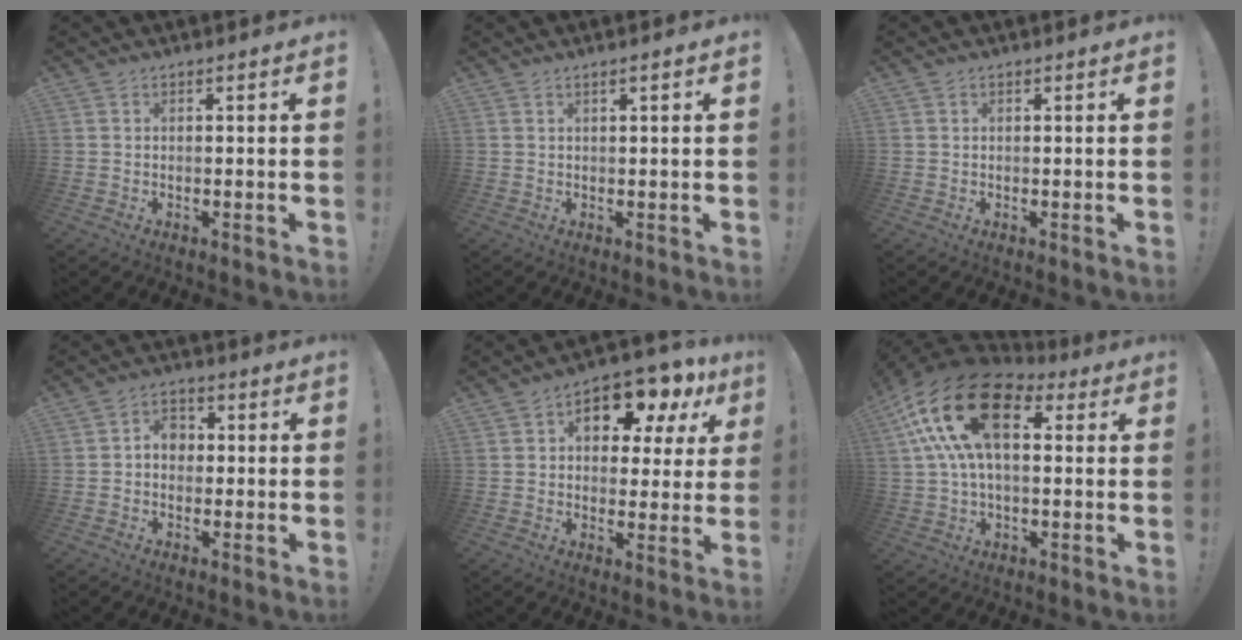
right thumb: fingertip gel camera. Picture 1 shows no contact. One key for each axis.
{"total": 1.3, "fx": 0.7, "fy": -0.1, "fz": 1.1, "tx": -0.024, "ty": 0.002, "tz": 0.012}
{"total": 0.0}
{"total": 5.1, "fx": 0.1, "fy": 4.0, "fz": 3.2, "tx": -0.051, "ty": 0.007, "tz": 0.001}
{"total": 12.9, "fx": 6.2, "fy": 7.1, "fz": 8.7, "tx": -0.127, "ty": -0.030, "tz": 0.104}
{"total": 23.5, "fx": 7.2, "fy": 13.0, "fz": 18.2, "tx": -0.349, "ty": -0.012, "tz": 0.128}